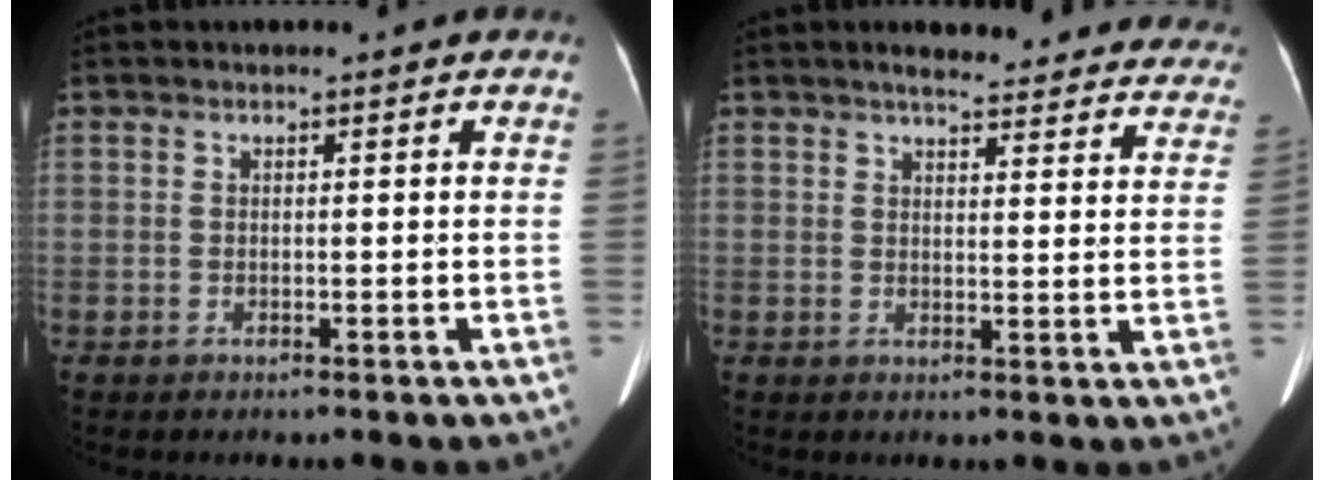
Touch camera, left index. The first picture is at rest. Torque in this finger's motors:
{"motor_torque": [0.02, -0.21, -0.08, 0.00]}